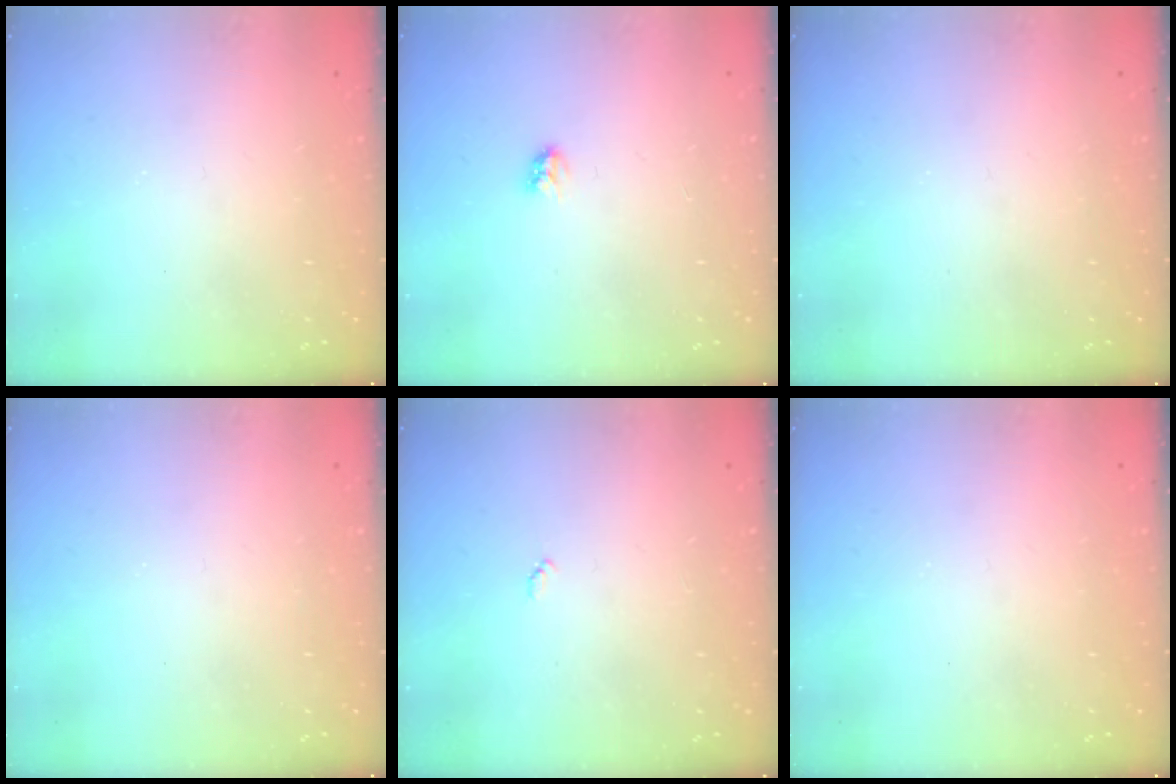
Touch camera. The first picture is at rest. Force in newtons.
{"total": 3.0, "press": 3.0, "slide": 0.3}
{"total": 0.0}
{"total": 0.0}
{"total": 3.0, "press": 3.0, "slide": 0.4}
{"total": 0.0}